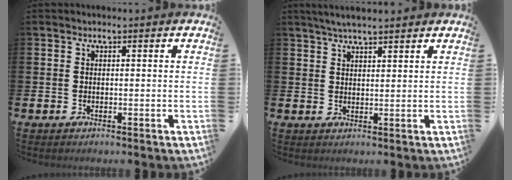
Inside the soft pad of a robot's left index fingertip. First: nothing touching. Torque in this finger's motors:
{"motor_torque": [0.29, -0.25, 0.03, 0.05]}